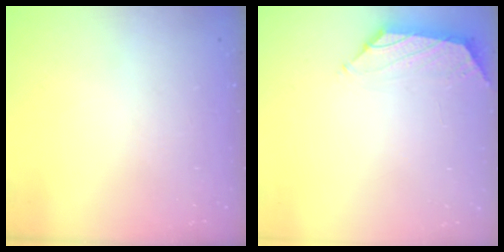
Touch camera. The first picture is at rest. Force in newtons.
{"total": 0.0}